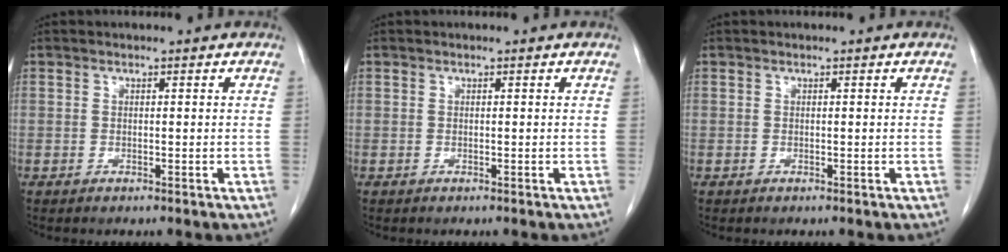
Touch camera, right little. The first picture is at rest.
{"total": 0.0}
{"total": 0.0}